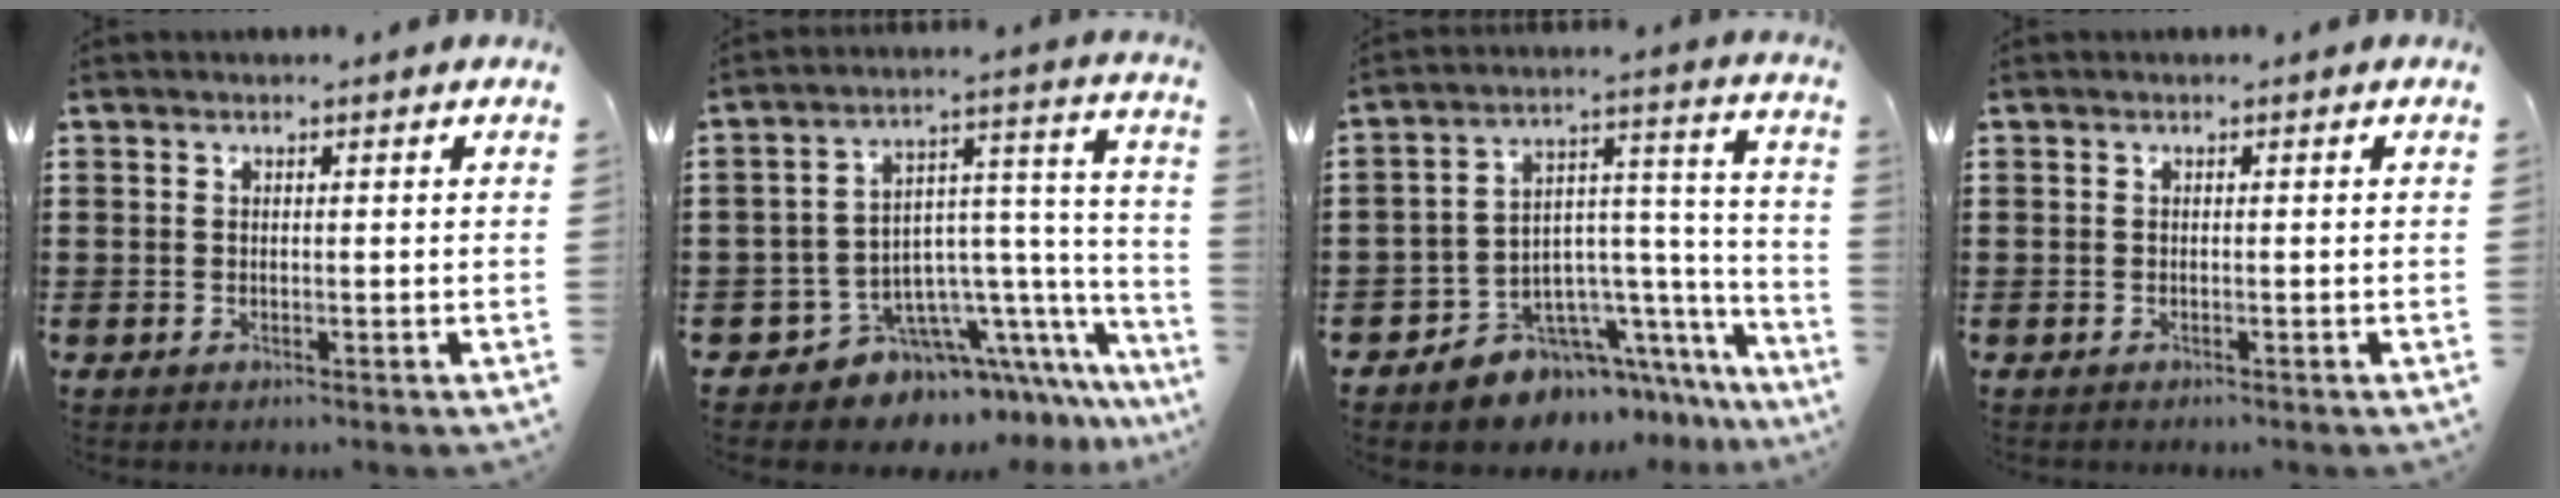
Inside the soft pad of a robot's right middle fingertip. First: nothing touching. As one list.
[{"total": 8.3, "force": [-5.9, 5.2, 2.6], "torque": [-0.056, -0.002, -0.103]}, {"total": 6.9, "force": [-5.7, 3.9, 0.5], "torque": [-0.013, -0.003, -0.103]}, {"total": 0.0}]